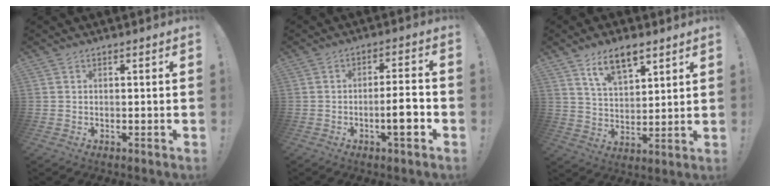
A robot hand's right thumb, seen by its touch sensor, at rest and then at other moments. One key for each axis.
{"total": 8.7, "fx": -3.2, "fy": 1.3, "fz": 8.0, "tx": -0.113, "ty": 0.004, "tz": -0.054}
{"total": 9.8, "fx": 6.5, "fy": 4.7, "fz": 5.6, "tx": -0.089, "ty": -0.031, "tz": 0.121}